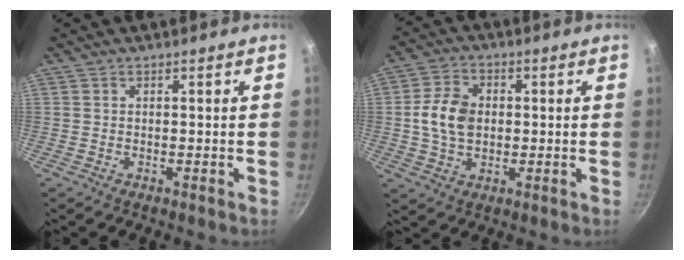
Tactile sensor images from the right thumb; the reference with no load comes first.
{"total": 8.7, "force": [0.3, 6.3, 6.1], "torque": [-0.102, 0.012, -0.001]}